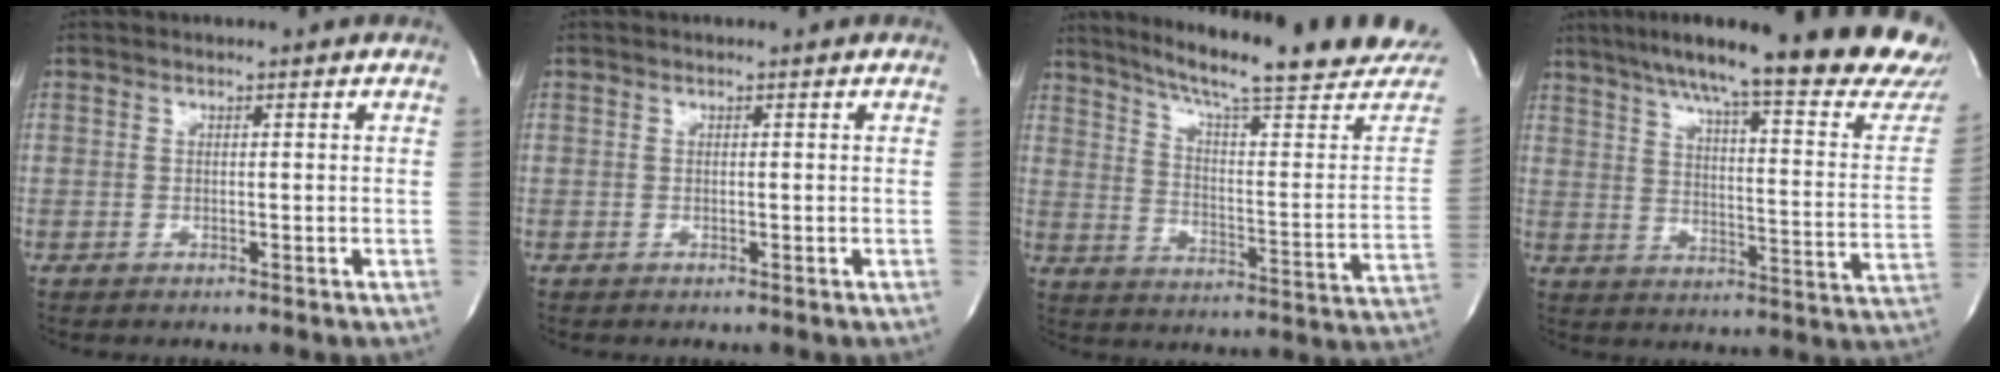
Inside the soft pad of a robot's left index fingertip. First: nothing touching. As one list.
[{"total": 0.0}, {"total": 24.3, "force": [21.2, 0.7, 11.9], "torque": [-0.178, -0.070, 0.277]}, {"total": 27.0, "force": [22.5, 2.5, 14.7], "torque": [-0.213, -0.056, 0.282]}]